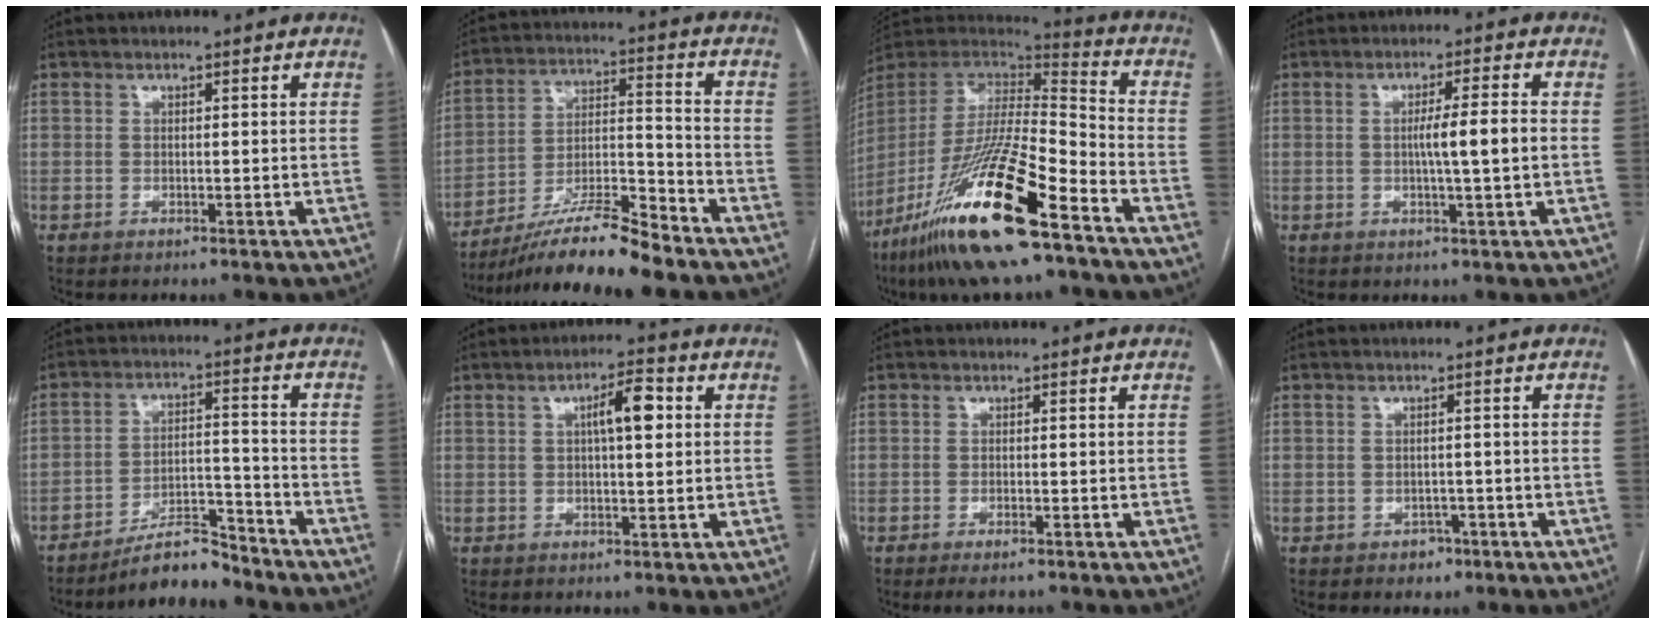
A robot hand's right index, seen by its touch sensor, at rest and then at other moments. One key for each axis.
{"total": 13.6, "fx": -11.4, "fy": 0.3, "fz": 7.4, "tx": -0.126, "ty": 0.003, "tz": -0.199}
{"total": 24.3, "fx": -15.0, "fy": 3.1, "fz": 18.9, "tx": -0.373, "ty": -0.046, "tz": -0.279}
{"total": 5.4, "fx": -0.3, "fy": -0.3, "fz": 5.4, "tx": -0.088, "ty": 0.002, "tz": -0.005}
{"total": 7.6, "fx": -7.1, "fy": 1.4, "fz": 2.5, "tx": -0.038, "ty": 0.017, "tz": -0.121}
{"total": 5.7, "fx": 1.3, "fy": 1.4, "fz": 5.3, "tx": -0.089, "ty": 0.015, "tz": 0.021}
{"total": 2.3, "fx": -1.5, "fy": 0.4, "fz": 1.6, "tx": -0.028, "ty": -0.005, "tz": -0.023}
{"total": 2.3, "fx": -1.3, "fy": 1.8, "fz": 0.7, "tx": -0.005, "ty": 0.008, "tz": -0.012}